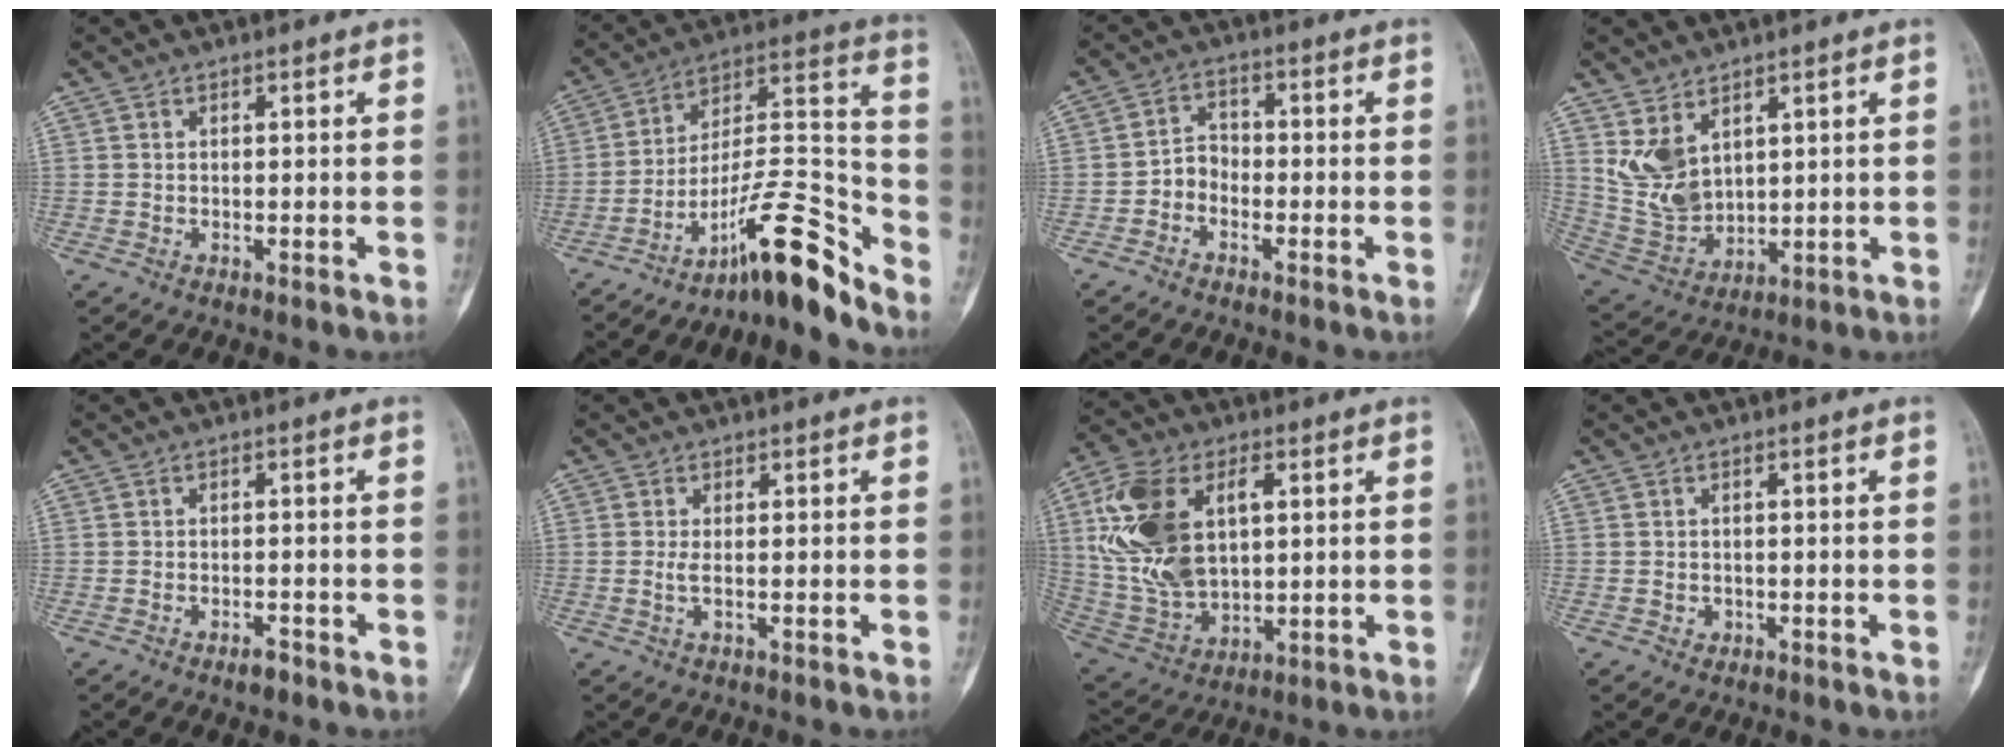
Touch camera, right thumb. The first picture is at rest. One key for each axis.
{"total": 16.5, "fx": -12.3, "fy": 3.1, "fz": 10.5, "tx": -0.148, "ty": 0.130, "tz": -0.206}
{"total": 3.7, "fx": -1.9, "fy": 2.8, "fz": 1.6, "tx": -0.012, "ty": 0.023, "tz": -0.045}
{"total": 9.1, "fx": 4.2, "fy": 5.7, "fz": 5.8, "tx": -0.099, "ty": -0.023, "tz": 0.107}
{"total": 1.9, "fx": -1.4, "fy": 0.8, "fz": 1.1, "tx": -0.015, "ty": 0.007, "tz": -0.022}
{"total": 1.4, "fx": -0.2, "fy": 0.2, "fz": 1.4, "tx": -0.040, "ty": -0.005, "tz": -0.005}
{"total": 18.9, "fx": 4.1, "fy": 11.5, "fz": 14.4, "tx": -0.281, "ty": -0.004, "tz": 0.087}
{"total": 1.1, "fx": -0.4, "fy": 1.0, "fz": 0.3, "tx": 0.004, "ty": 0.008, "tz": -0.004}